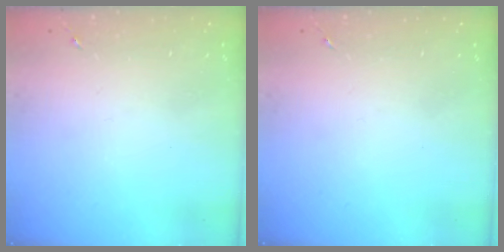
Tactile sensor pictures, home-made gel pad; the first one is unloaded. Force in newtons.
{"total": 0.0}